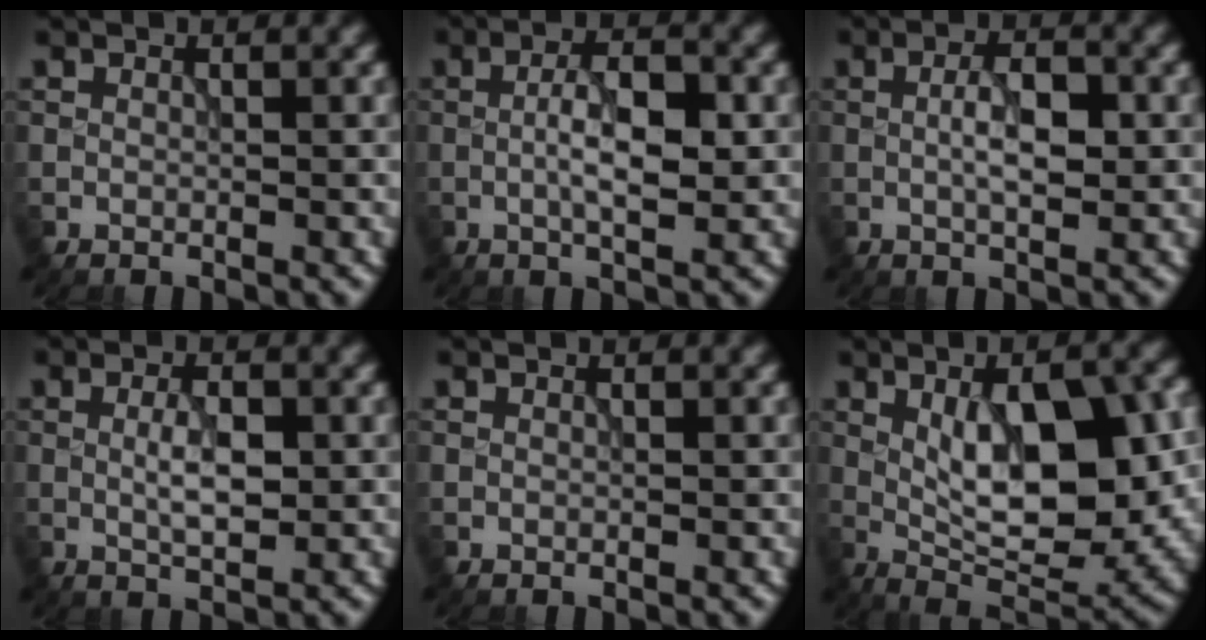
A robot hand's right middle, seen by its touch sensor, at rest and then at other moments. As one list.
[{"total": 4.5, "force": [-0.4, 1.5, 4.2], "torque": [-0.080, 0.005, -0.009]}, {"total": 3.5, "force": [-0.1, 1.3, 3.3], "torque": [-0.061, 0.003, -0.003]}, {"total": 2.9, "force": [0.0, 1.0, 2.7], "torque": [-0.055, -0.001, 0.001]}, {"total": 0.0}, {"total": 11.2, "force": [0.4, 4.6, 10.2], "torque": [-0.158, 0.001, 0.013]}]